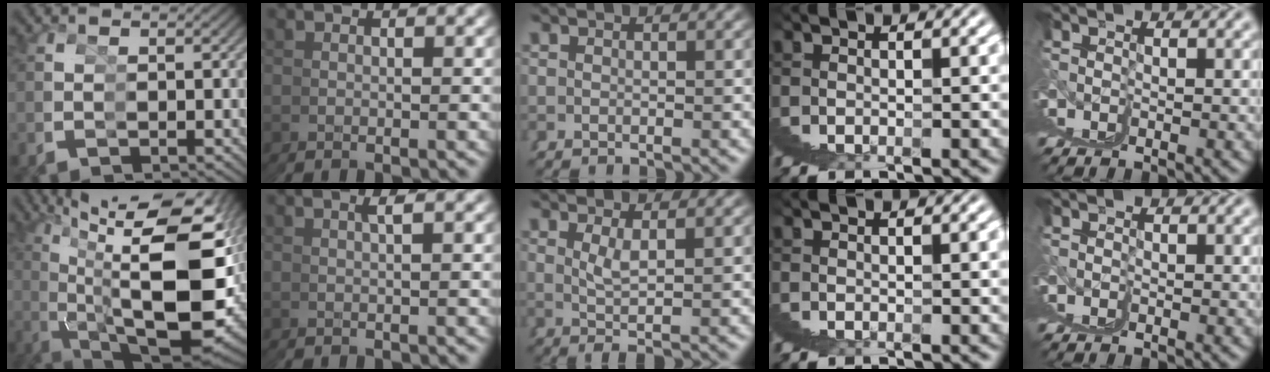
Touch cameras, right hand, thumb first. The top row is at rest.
{"thumb": {"total": 19.5, "force": [0.9, 10.5, 16.5], "torque": [-0.286, -0.053, 0.047]}, "index": {"total": 1.2, "force": [0.7, -0.5, 0.8], "torque": [-0.014, 0.008, 0.014]}, "middle": {"total": 2.3, "force": [0.6, -0.6, 2.2], "torque": [-0.036, -0.012, 0.022]}}